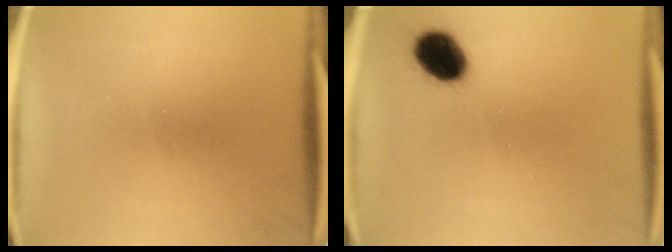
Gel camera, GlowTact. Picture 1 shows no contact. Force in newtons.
{"total": 8.8}